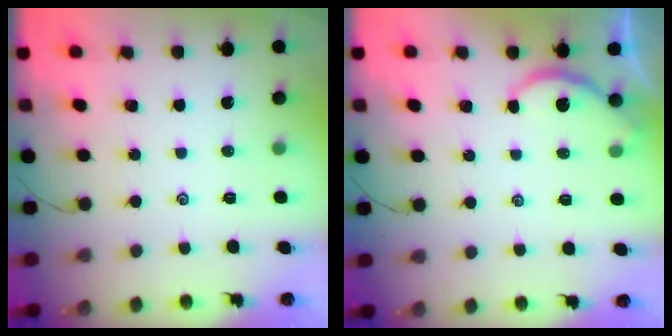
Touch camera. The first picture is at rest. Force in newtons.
{"total": 3.9, "press": 3.9, "slide": 0.3}